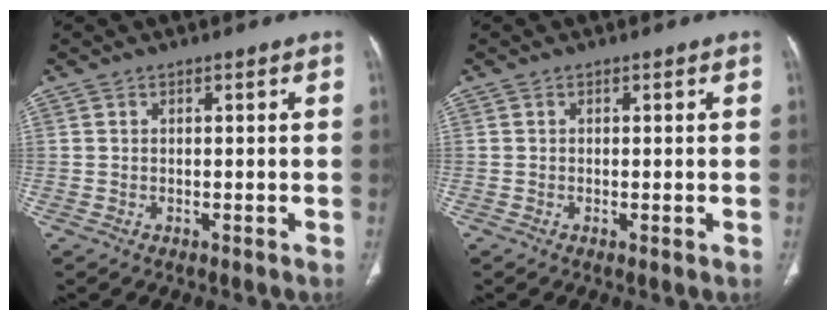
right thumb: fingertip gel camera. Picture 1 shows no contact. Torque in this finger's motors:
{"motor_torque": [-0.56, -0.29, 0.46, -0.02, -0.03]}